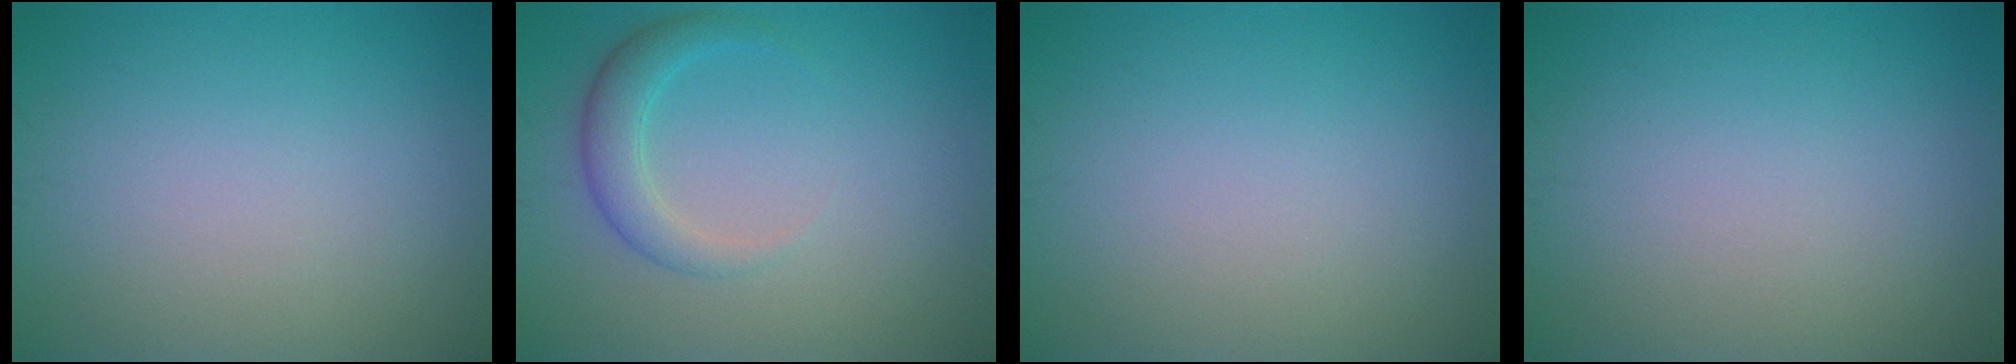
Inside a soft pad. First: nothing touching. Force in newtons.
{"total": 2.7, "press": 2.6, "slide": 0.4}
{"total": 0.0}
{"total": 0.0}